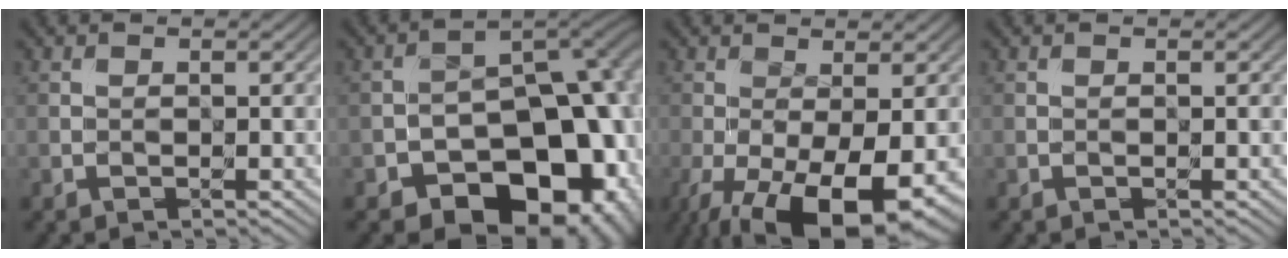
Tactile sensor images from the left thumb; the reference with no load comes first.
{"total": 18.4, "force": [-8.6, 12.2, 10.8], "torque": [-0.103, -0.010, -0.112]}
{"total": 12.7, "force": [-6.2, 4.9, 9.9], "torque": [-0.172, -0.035, -0.078]}
{"total": 0.0}